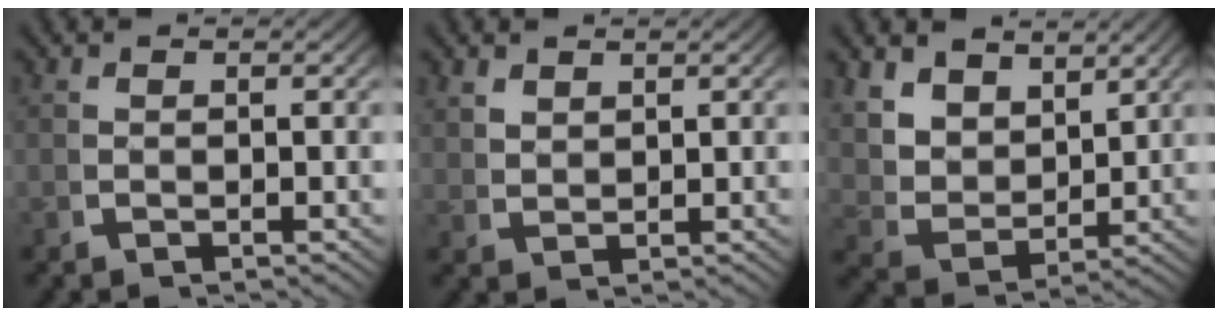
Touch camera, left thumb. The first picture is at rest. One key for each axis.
{"total": 1.9, "fx": 1.7, "fy": 0.5, "fz": 0.5, "tx": -0.004, "ty": 0.001, "tz": 0.043}
{"total": 6.1, "fx": 2.4, "fy": 4.2, "fz": 3.7, "tx": -0.089, "ty": -0.025, "tz": 0.054}